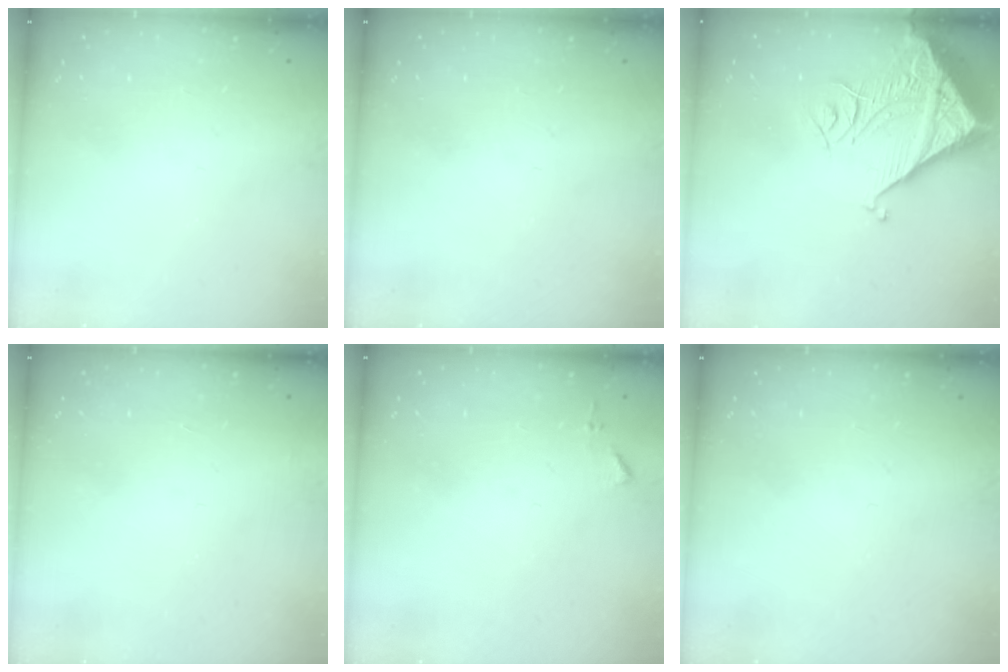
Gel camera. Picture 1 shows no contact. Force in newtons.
{"total": 0.0}
{"total": 10.3, "press": 10.3, "slide": 1.3}
{"total": 3.6, "press": 3.6, "slide": 0.1}
{"total": 4.4, "press": 4.4, "slide": 0.6}
{"total": 0.0}